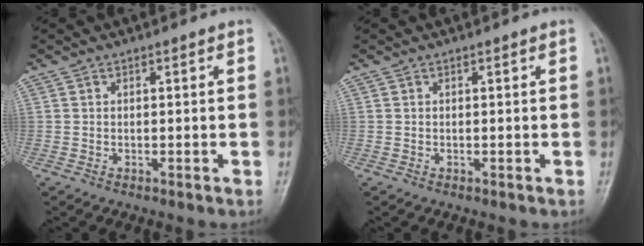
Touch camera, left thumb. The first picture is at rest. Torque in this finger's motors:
{"motor_torque": [0.00, 0.00, -0.05, 0.03, 0.00]}